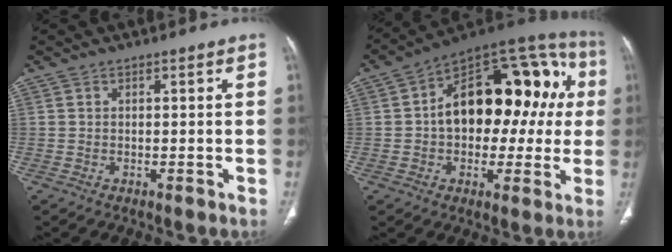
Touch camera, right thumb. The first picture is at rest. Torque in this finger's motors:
{"motor_torque": [1.39, 3.61, 1.64, -0.24, 0.15]}